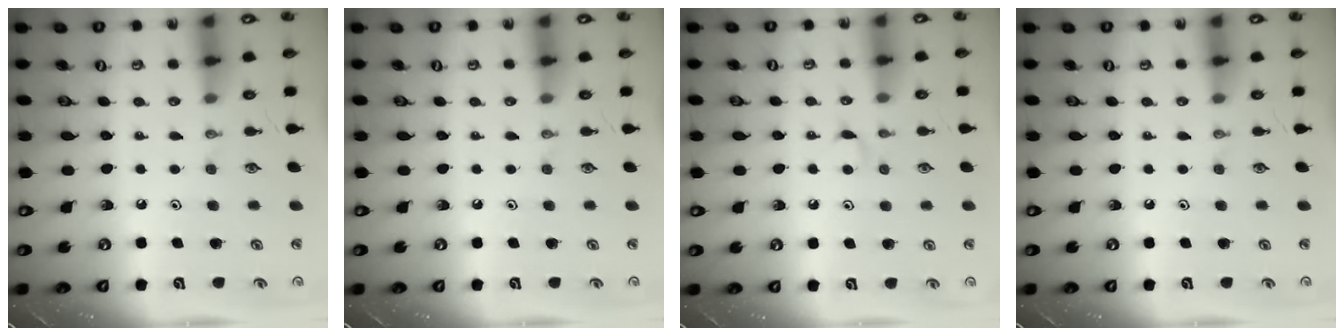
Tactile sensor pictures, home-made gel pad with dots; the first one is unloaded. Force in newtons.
{"total": 0.0}
{"total": 2.8, "press": 2.8, "slide": 0.5}
{"total": 0.0}